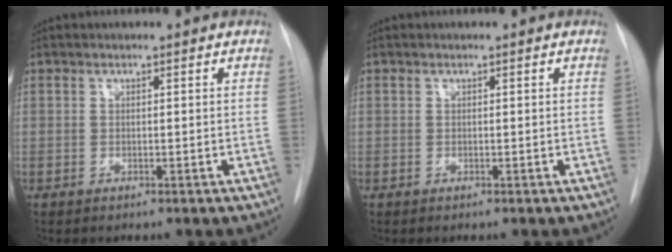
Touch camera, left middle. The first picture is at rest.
{"total": 0.0}